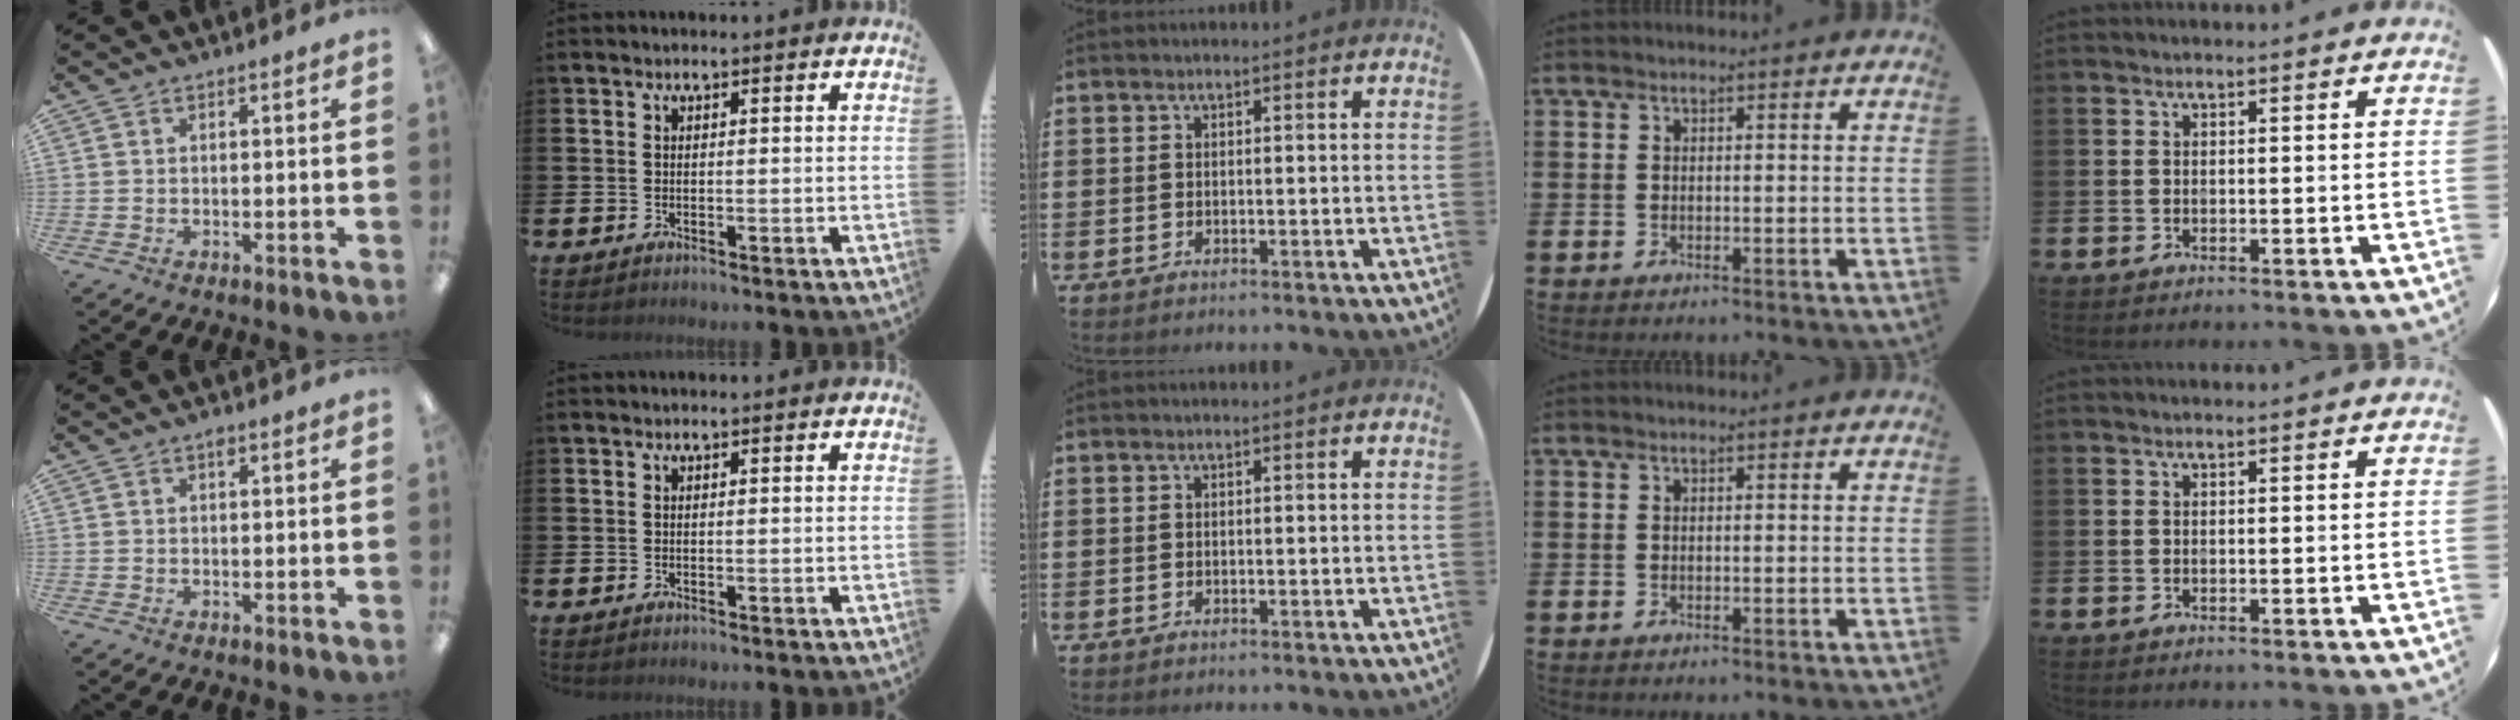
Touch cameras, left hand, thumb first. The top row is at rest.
{"thumb": {"total": 1.3, "force": [0.7, 0.7, 0.8], "torque": [-0.010, 0.000, 0.011]}}